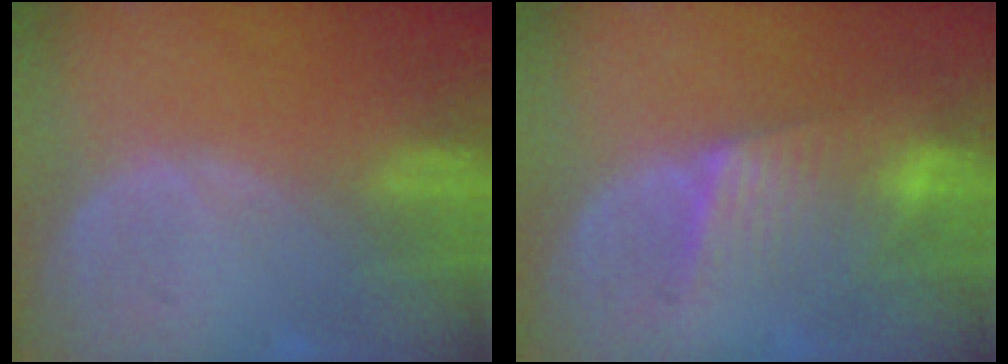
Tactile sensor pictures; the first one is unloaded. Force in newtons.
{"total": 6.4, "press": 6.3, "slide": 1.0}